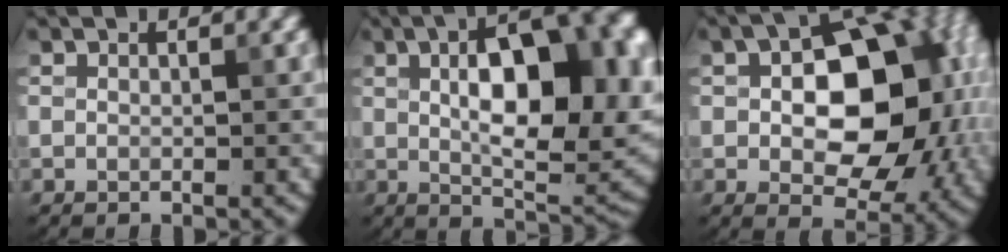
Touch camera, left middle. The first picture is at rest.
{"total": 12.3, "force": [2.3, 5.3, 10.8], "torque": [-0.139, 0.007, 0.040]}
{"total": 13.0, "force": [0.4, 7.8, 10.3], "torque": [-0.120, 0.013, 0.012]}